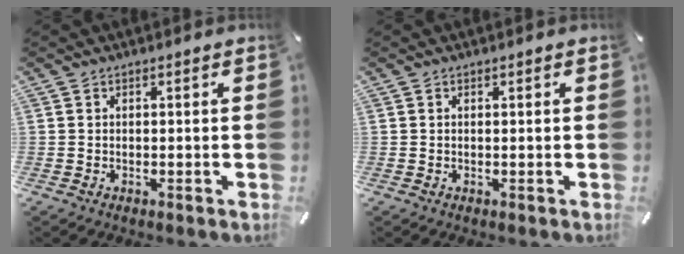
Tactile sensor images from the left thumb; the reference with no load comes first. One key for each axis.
{"total": 0.0}